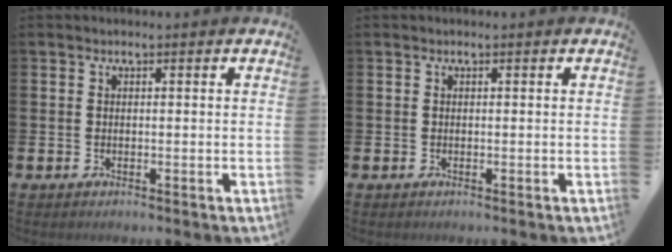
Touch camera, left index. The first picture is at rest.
{"total": 0.0}